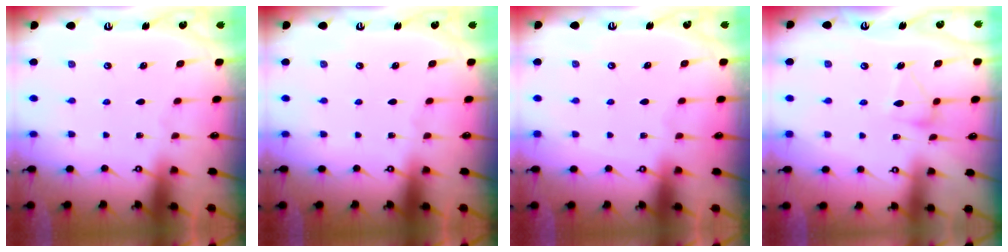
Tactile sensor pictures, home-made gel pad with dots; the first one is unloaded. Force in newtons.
{"total": 0.0}
{"total": 3.9, "press": 3.9, "slide": 0.1}
{"total": 11.5, "press": 11.5, "slide": 0.7}